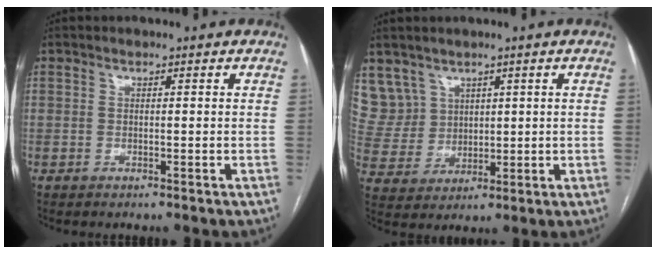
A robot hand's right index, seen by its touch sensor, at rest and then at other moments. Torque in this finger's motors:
{"motor_torque": [-0.27, 0.29, -0.11, -0.01]}